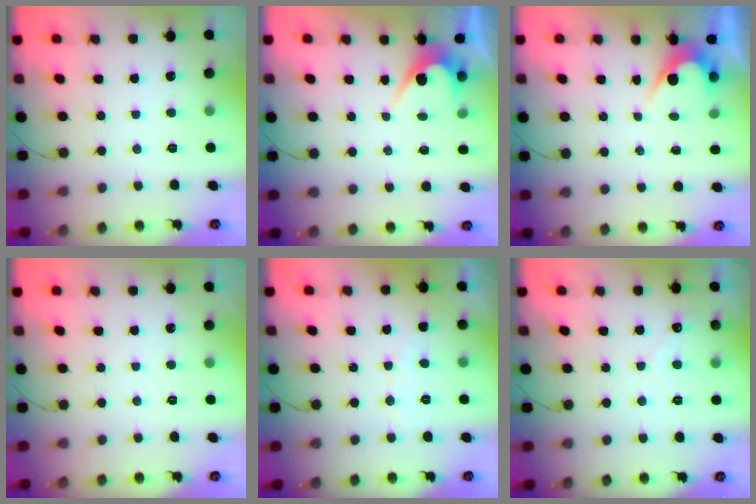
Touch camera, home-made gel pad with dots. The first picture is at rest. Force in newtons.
{"total": 3.0, "press": 3.0, "slide": 0.2}
{"total": 3.5, "press": 3.5, "slide": 0.2}
{"total": 0.0}
{"total": 3.3, "press": 3.3, "slide": 0.2}
{"total": 2.3, "press": 2.3, "slide": 0.1}